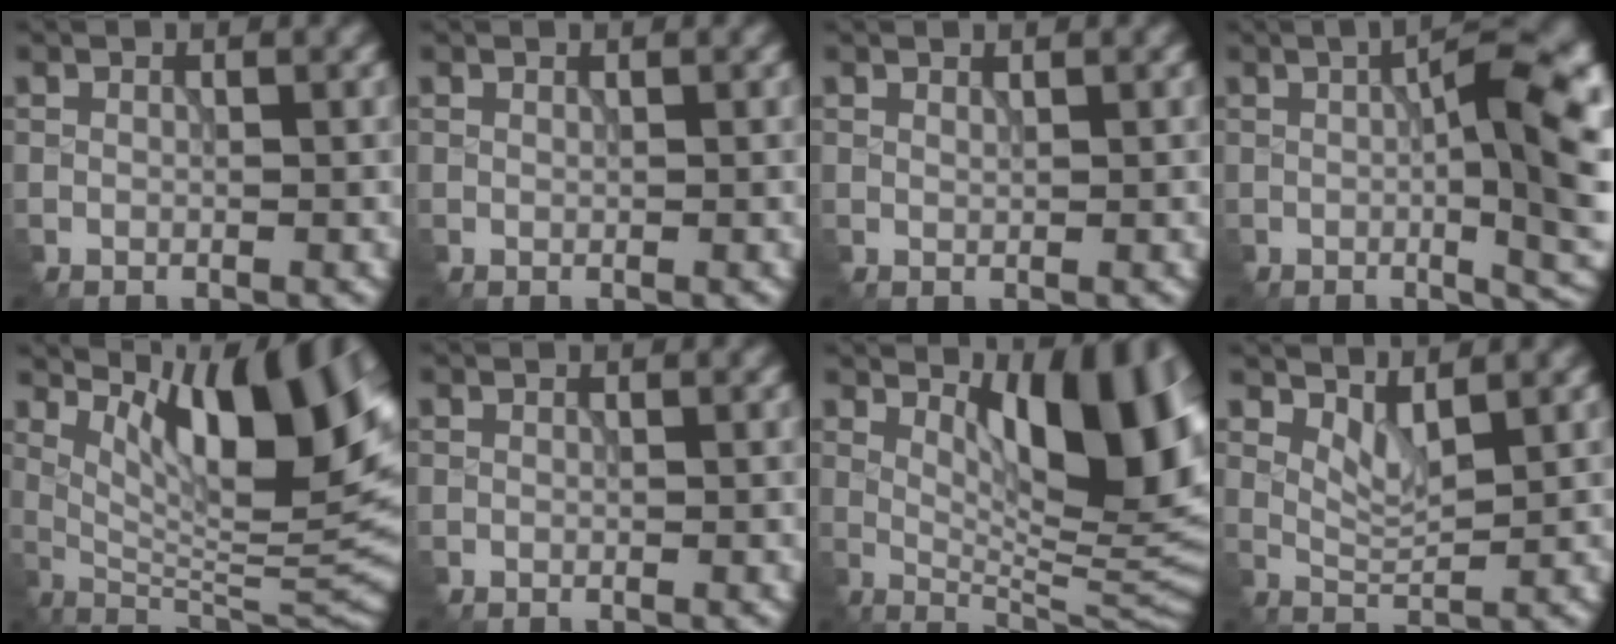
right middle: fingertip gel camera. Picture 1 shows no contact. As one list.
[{"total": 0.0}, {"total": 0.5, "force": [0.5, 0.1, -0.1], "torque": [0.003, 0.000, 0.011]}, {"total": 11.6, "force": [0.2, 3.5, 11.1], "torque": [-0.132, -0.002, 0.008]}, {"total": 12.9, "force": [5.8, 3.6, 11.0], "torque": [-0.165, -0.003, 0.106]}, {"total": 0.0}, {"total": 11.7, "force": [3.9, 4.0, 10.3], "torque": [-0.131, -0.006, 0.065]}, {"total": 1.9, "force": [1.5, 0.5, 1.1], "torque": [-0.029, -0.012, 0.036]}]